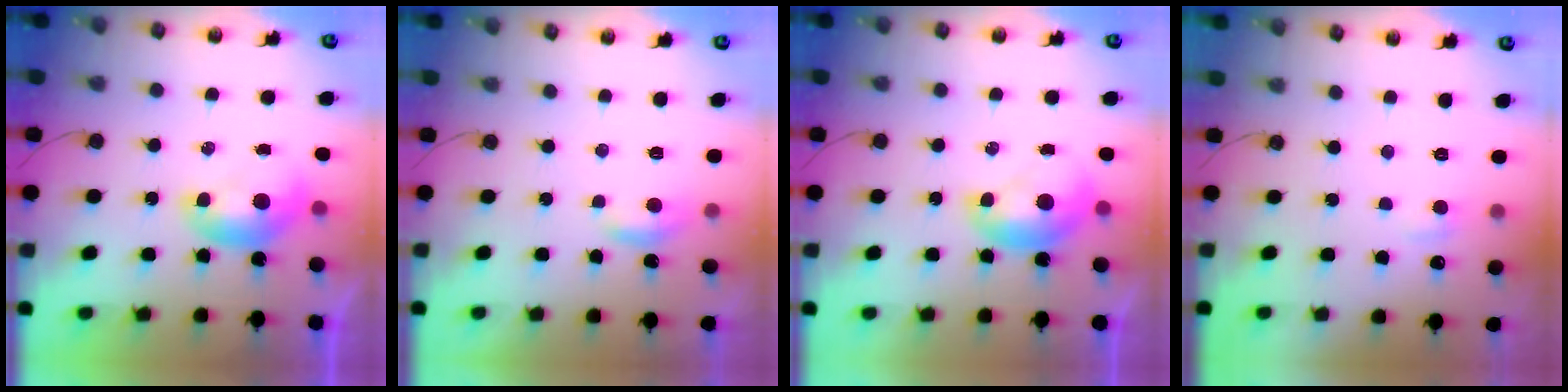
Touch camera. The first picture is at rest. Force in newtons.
{"total": 1.3, "press": 1.2, "slide": 0.5}
{"total": 2.0, "press": 1.8, "slide": 0.8}
{"total": 1.5, "press": 1.4, "slide": 0.5}